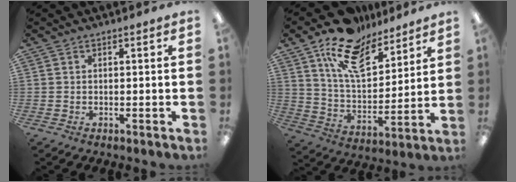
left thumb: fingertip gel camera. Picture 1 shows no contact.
{"total": 15.7, "force": [11.2, 7.5, 8.0], "torque": [-0.152, -0.055, 0.206]}